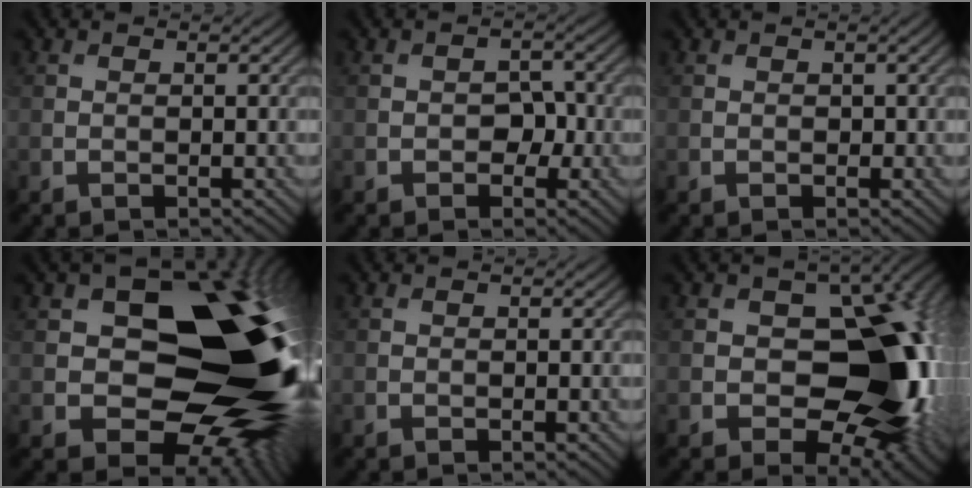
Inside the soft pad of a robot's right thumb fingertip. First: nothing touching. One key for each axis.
{"total": 2.2, "fx": -0.8, "fy": 1.6, "fz": 1.2, "tx": -0.006, "ty": 0.002, "tz": -0.013}
{"total": 0.0}
{"total": 21.3, "fx": 0.8, "fy": 13.9, "fz": 16.0, "tx": -0.184, "ty": -0.009, "tz": 0.012}
{"total": 0.0}
{"total": 15.0, "fx": -0.6, "fy": 10.2, "fz": 11.0, "tx": -0.126, "ty": -0.011, "tz": 0.000}